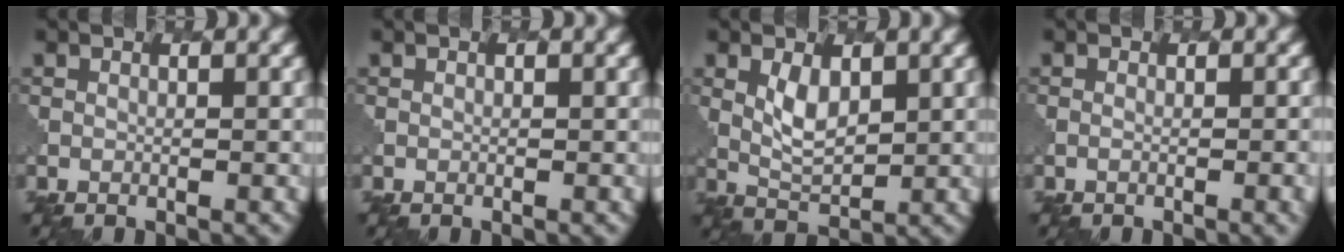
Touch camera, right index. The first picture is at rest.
{"total": 0.0}
{"total": 2.9, "force": [1.3, 1.5, 2.1], "torque": [-0.049, -0.005, 0.032]}
{"total": 2.8, "force": [-0.6, 1.2, 2.4], "torque": [-0.005, 0.009, -0.018]}